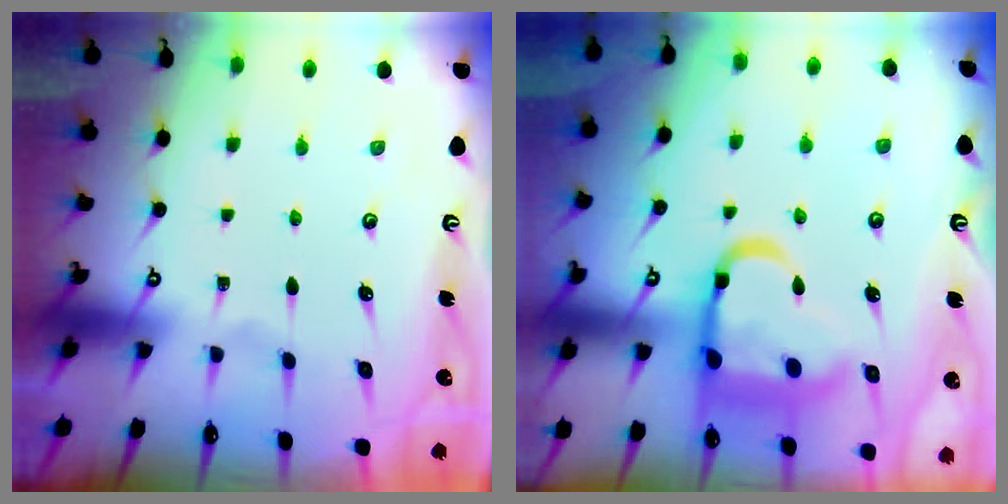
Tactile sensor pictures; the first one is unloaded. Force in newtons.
{"total": 16.5, "press": 16.4, "slide": 1.7}